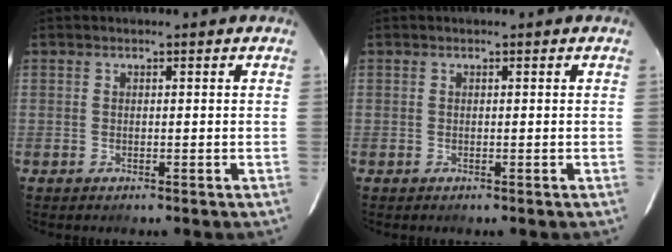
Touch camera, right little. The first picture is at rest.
{"total": 0.0}